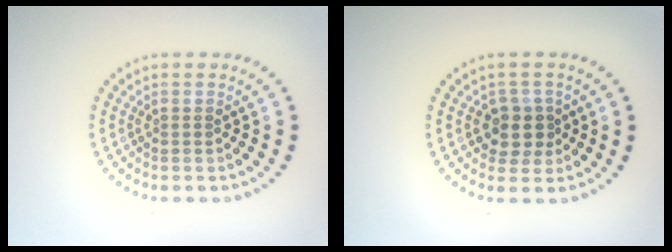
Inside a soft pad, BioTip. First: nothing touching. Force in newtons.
{"total": 2.6, "press": 2.3, "slide": 1.2}